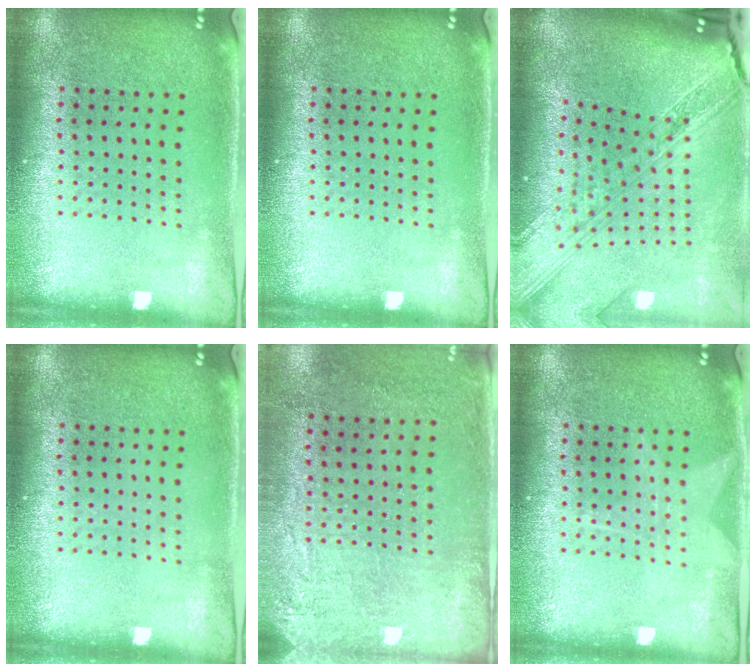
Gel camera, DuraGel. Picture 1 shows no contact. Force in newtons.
{"total": 0.0}
{"total": 4.1, "press": 2.9, "slide": 2.9}
{"total": 0.0}
{"total": 2.8, "press": 2.3, "slide": 1.6}
{"total": 1.3, "press": 1.3, "slide": 0.1}